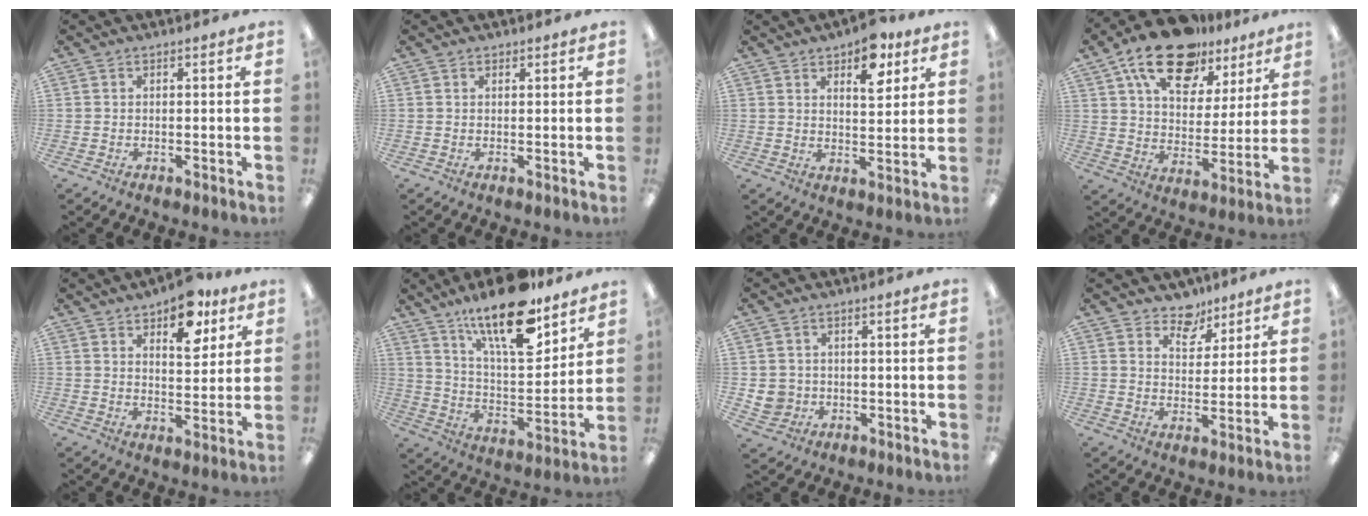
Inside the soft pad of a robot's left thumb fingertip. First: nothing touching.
{"total": 0.9, "force": [0.7, 0.5, 0.1], "torque": [0.005, -0.002, 0.012]}
{"total": 9.2, "force": [6.0, 4.4, 5.3], "torque": [-0.055, -0.029, 0.099]}
{"total": 18.4, "force": [13.0, 9.1, 9.3], "torque": [-0.161, -0.068, 0.229]}
{"total": 10.5, "force": [7.2, 5.1, 5.7], "torque": [-0.058, -0.034, 0.120]}
{"total": 20.2, "force": [14.3, 6.9, 12.4], "torque": [-0.207, -0.086, 0.240]}
{"total": 4.3, "force": [0.1, 4.3, 0.6], "torque": [-0.009, 0.008, 0.005]}
{"total": 7.6, "force": [6.1, 4.3, 1.6], "torque": [-0.026, -0.037, 0.111]}